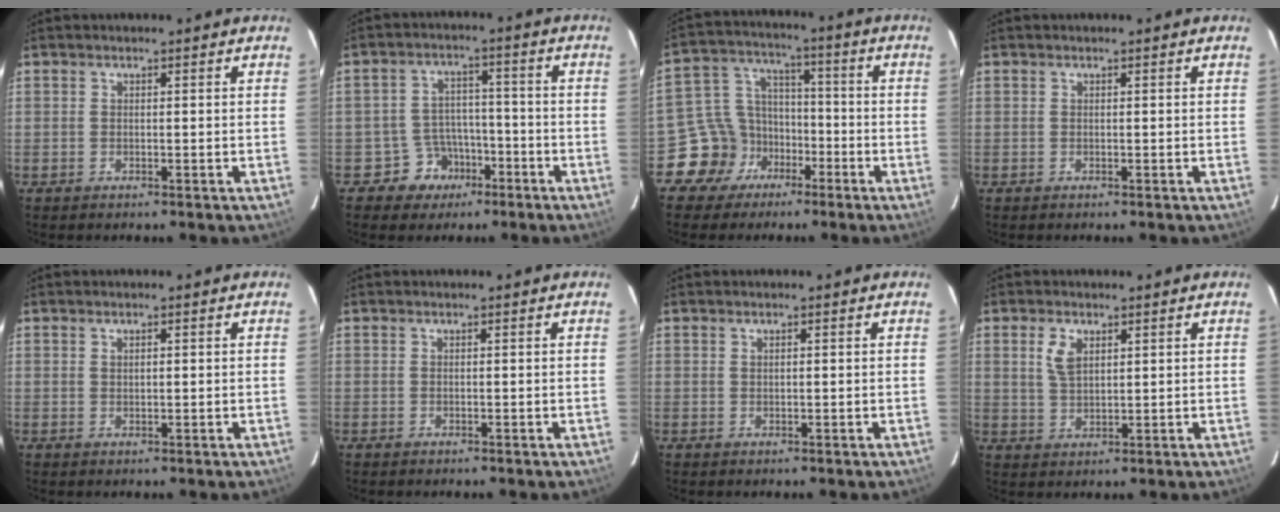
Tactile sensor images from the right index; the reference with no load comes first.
{"total": 6.8, "force": [-4.1, 5.3, 0.8], "torque": [-0.027, 0.027, -0.059]}
{"total": 10.4, "force": [-5.8, 8.4, 1.6], "torque": [-0.048, 0.046, -0.095]}
{"total": 0.0}
{"total": 1.0, "force": [0.4, 0.5, 0.8], "torque": [-0.013, 0.004, 0.007]}
{"total": 0.0}
{"total": 0.5, "force": [0.2, 0.2, 0.4], "torque": [-0.009, 0.003, 0.005]}
{"total": 4.4, "force": [1.8, 2.5, 3.2], "torque": [-0.062, 0.005, 0.038]}